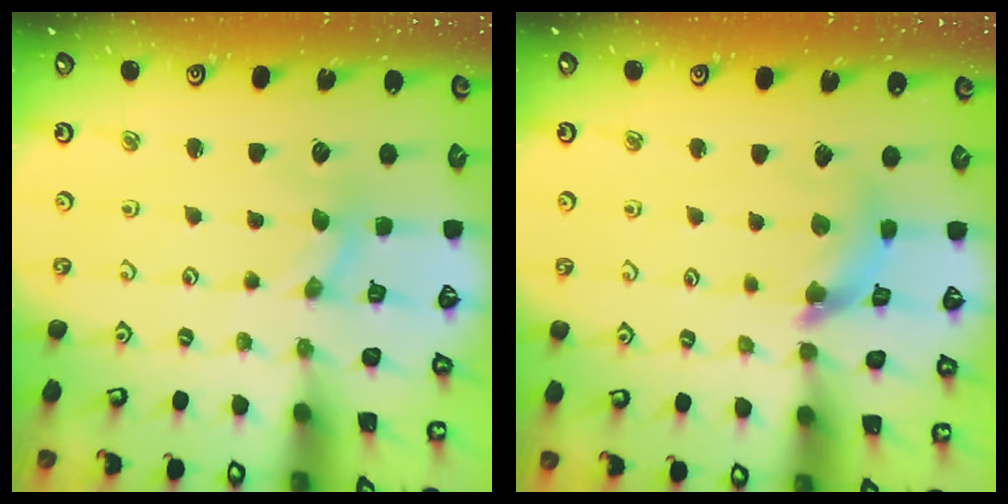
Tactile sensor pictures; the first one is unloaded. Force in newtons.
{"total": 9.1, "press": 9.1, "slide": 0.8}